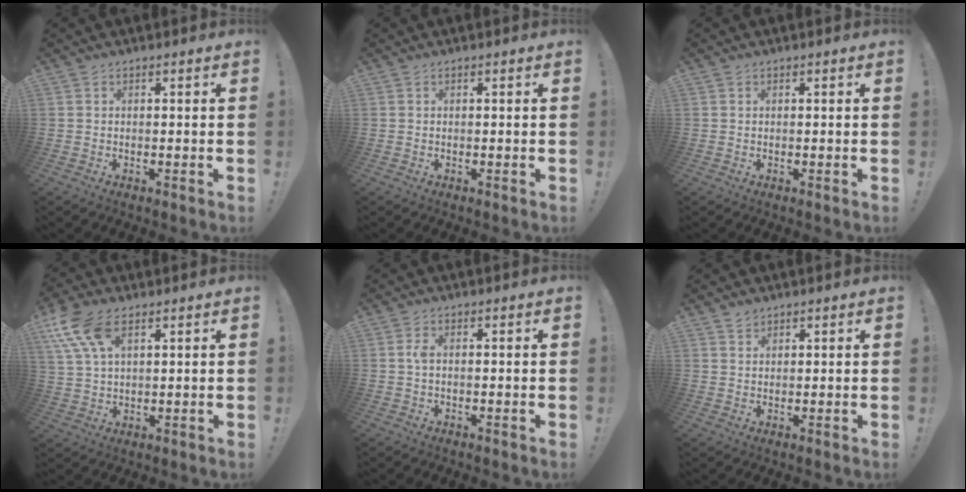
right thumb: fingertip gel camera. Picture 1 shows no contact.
{"total": 0.0}
{"total": 0.0}
{"total": 11.2, "force": [5.9, 5.5, 7.7], "torque": [-0.151, -0.021, 0.112]}
{"total": 1.8, "force": [-0.1, 0.6, 1.7], "torque": [-0.042, 0.008, -0.001]}
{"total": 1.9, "force": [1.6, 1.0, 0.3], "torque": [-0.005, -0.006, 0.031]}